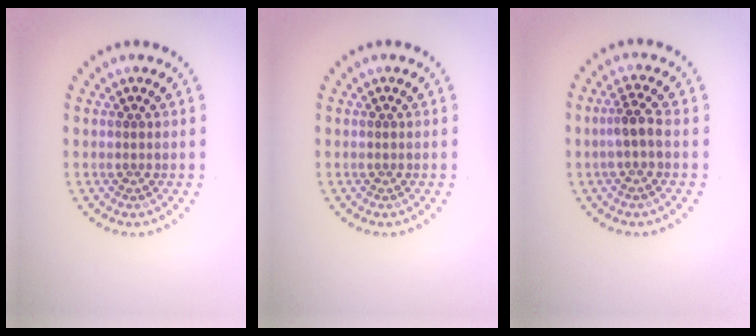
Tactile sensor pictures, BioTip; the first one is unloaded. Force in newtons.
{"total": 0.0}
{"total": 2.0, "press": 1.6, "slide": 1.2}